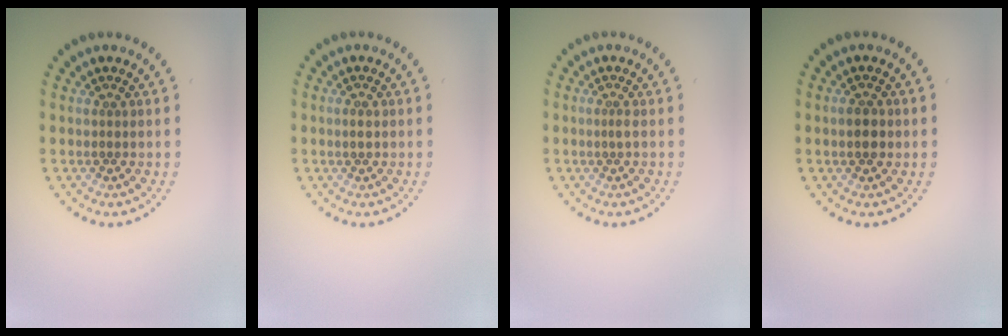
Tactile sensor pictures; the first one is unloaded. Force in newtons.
{"total": 0.8, "press": 0.8, "slide": 0.1}
{"total": 0.7, "press": 0.5, "slide": 0.6}
{"total": 2.3, "press": 2.3, "slide": 0.0}